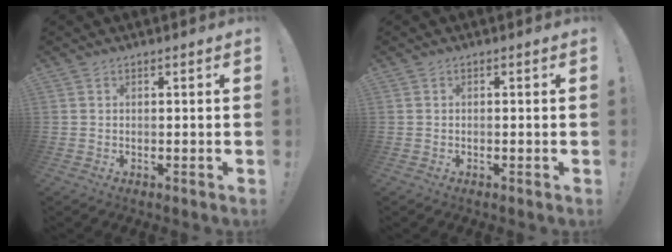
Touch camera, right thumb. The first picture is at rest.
{"total": 0.0}